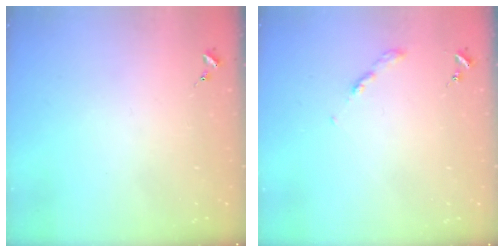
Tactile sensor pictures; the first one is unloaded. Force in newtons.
{"total": 2.7, "press": 2.6, "slide": 0.3}